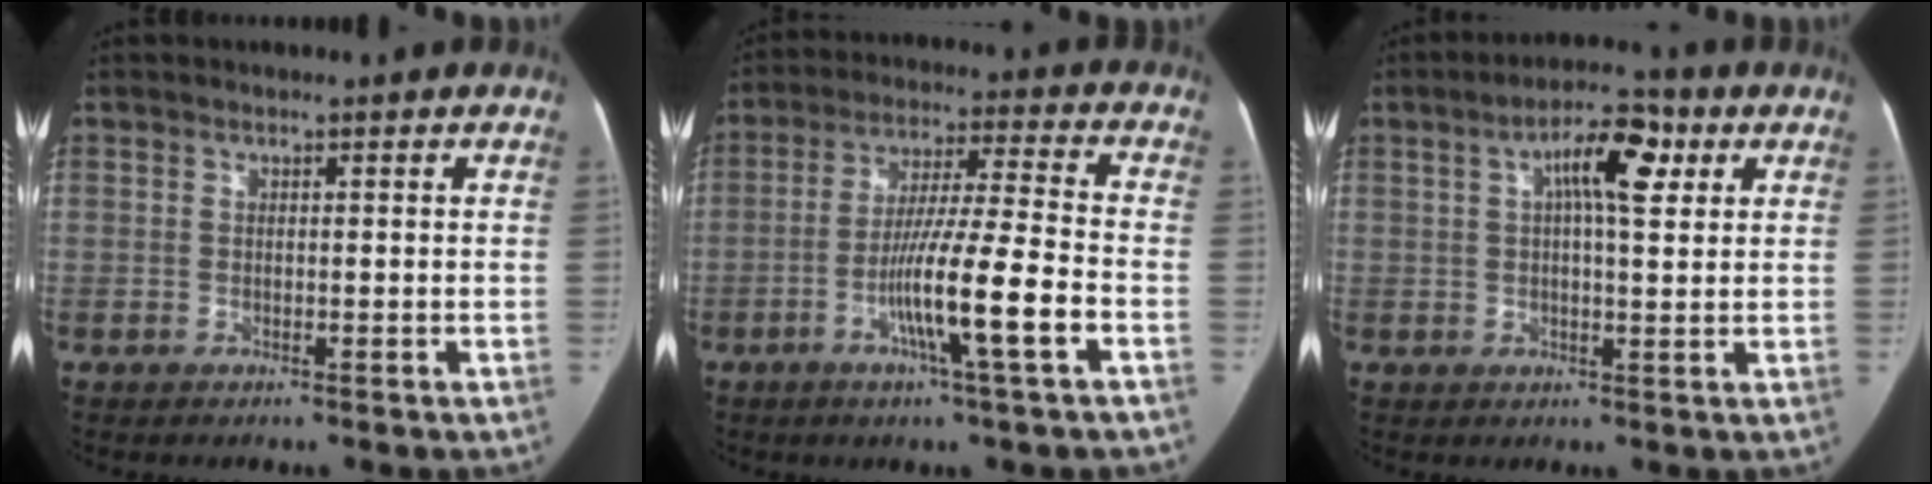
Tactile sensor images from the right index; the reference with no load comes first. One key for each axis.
{"total": 12.1, "fx": -4.5, "fy": -0.7, "fz": 11.2, "tx": -0.201, "ty": -0.005, "tz": -0.083}
{"total": 8.2, "fx": 2.8, "fy": 2.3, "fz": 7.3, "tx": -0.123, "ty": 0.023, "tz": 0.041}